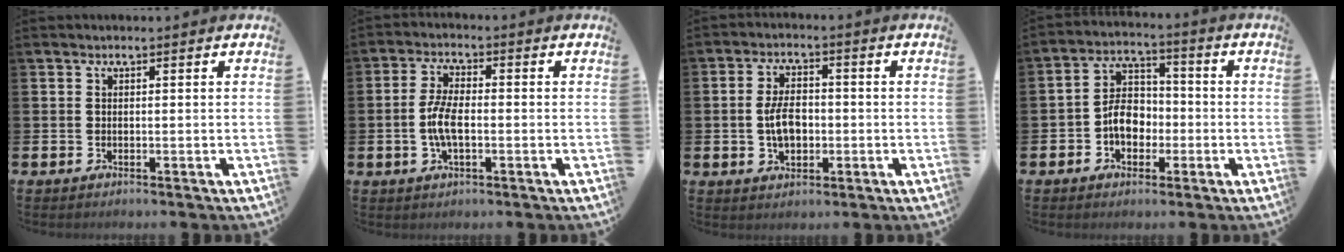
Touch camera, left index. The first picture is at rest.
{"total": 5.1, "force": [-0.5, 2.1, 4.6], "torque": [-0.092, 0.000, -0.015]}
{"total": 5.0, "force": [-0.6, 3.0, 3.9], "torque": [-0.055, 0.002, -0.015]}
{"total": 5.9, "force": [-1.3, 4.5, 3.6], "torque": [-0.060, 0.012, -0.029]}